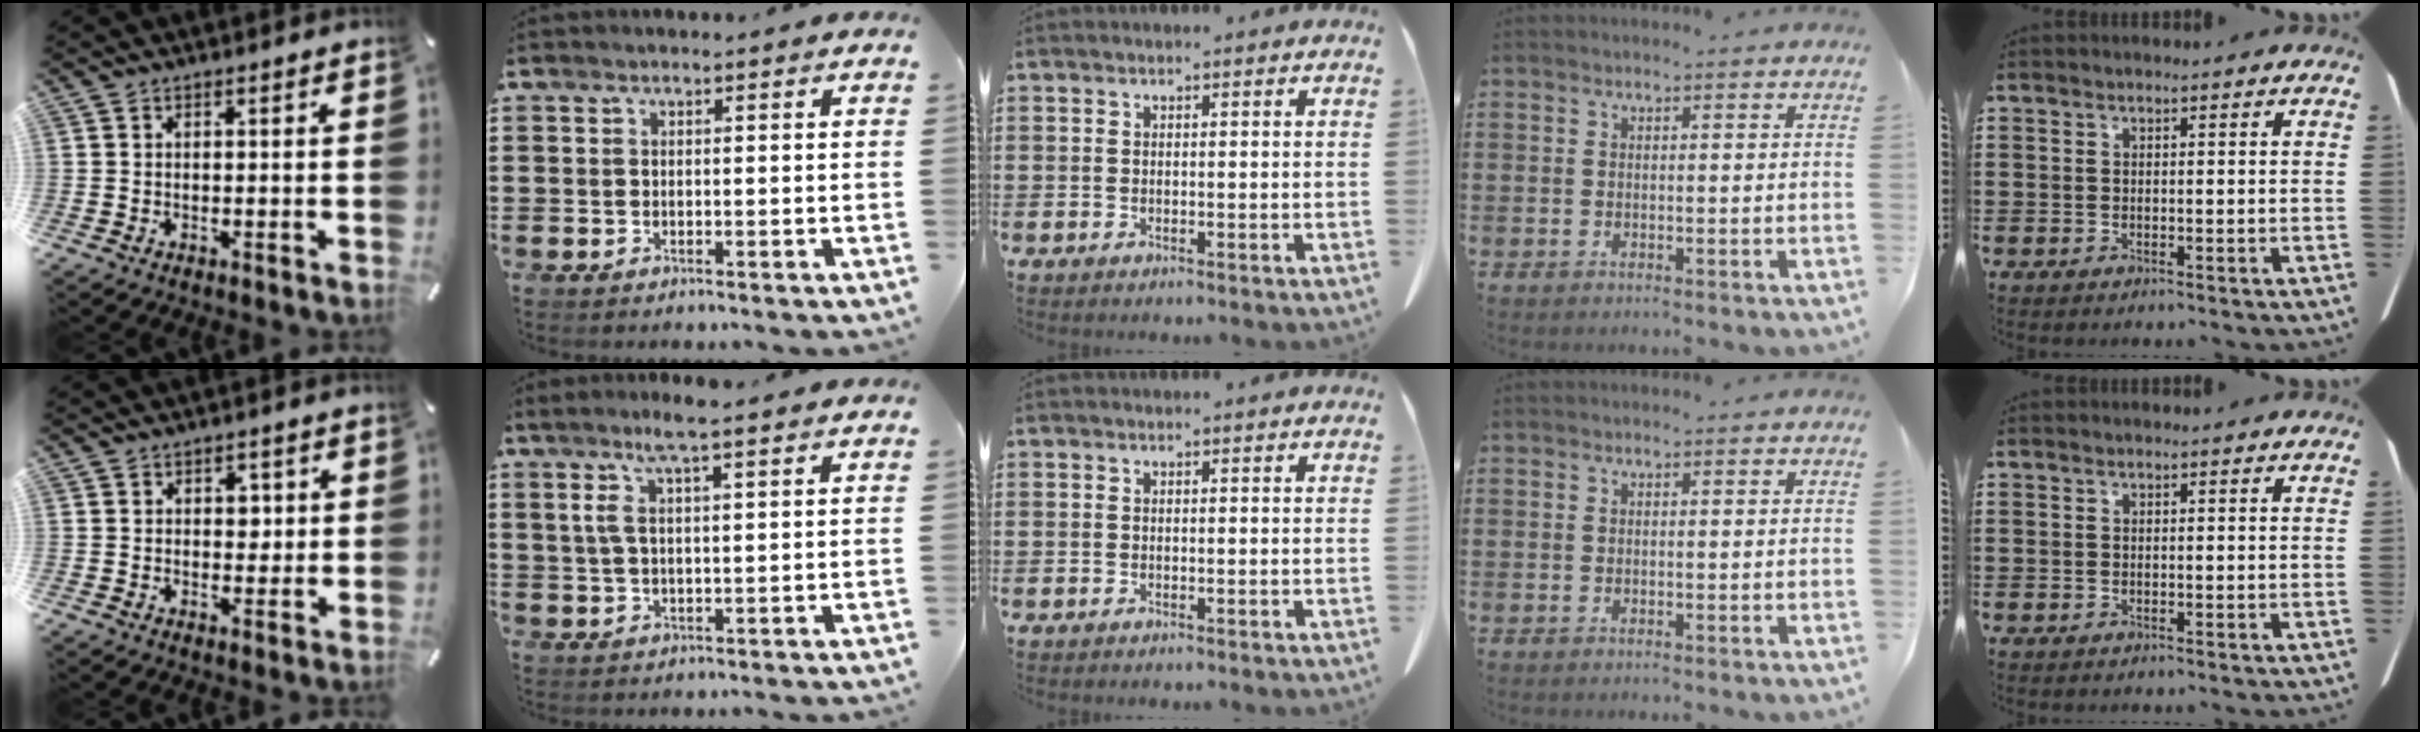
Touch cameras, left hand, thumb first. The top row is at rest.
{"thumb": {"total": 3.1, "force": [0.6, 2.4, 1.9], "torque": [-0.008, -0.005, 0.000]}, "index": {"total": 5.7, "force": [3.0, 0.6, 4.8], "torque": [-0.101, 0.003, 0.051]}}